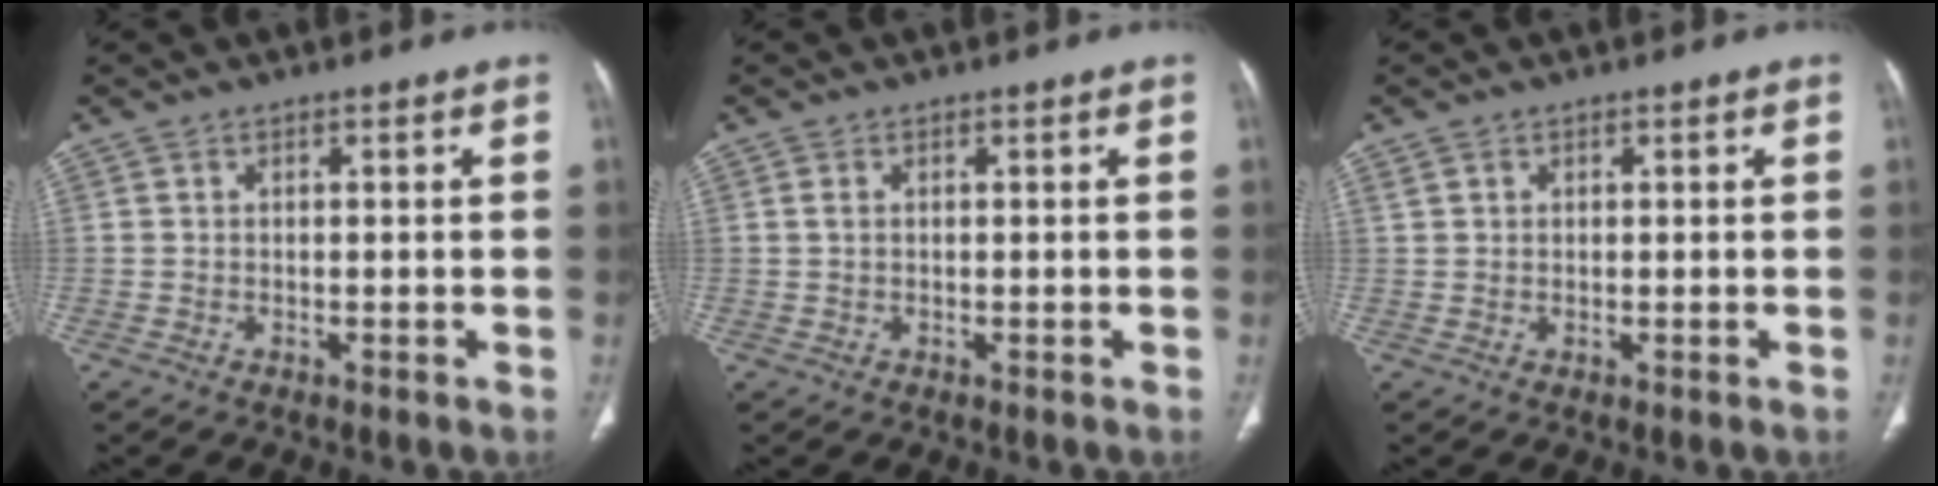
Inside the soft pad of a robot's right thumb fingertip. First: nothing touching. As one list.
[{"total": 1.0, "force": [0.3, 0.6, 0.7], "torque": [-0.016, 0.002, 0.009]}, {"total": 1.2, "force": [0.7, 0.9, 0.3], "torque": [-0.002, 0.001, 0.014]}]